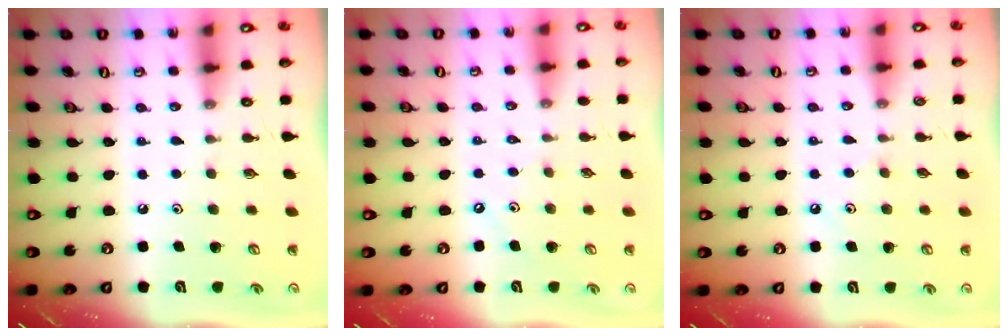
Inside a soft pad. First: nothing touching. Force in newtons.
{"total": 2.6, "press": 2.6, "slide": 0.3}
{"total": 5.5, "press": 5.5, "slide": 0.6}